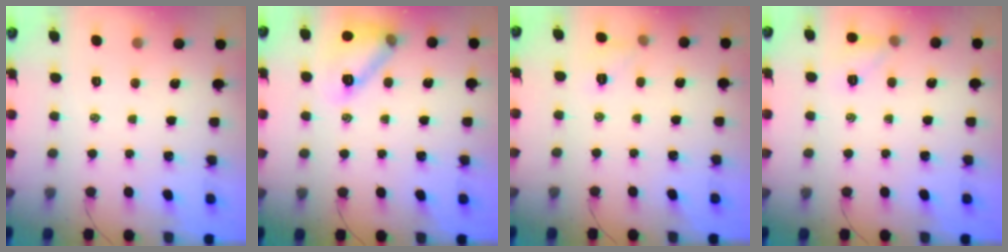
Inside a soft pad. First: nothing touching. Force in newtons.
{"total": 13.7, "press": 13.6, "slide": 1.0}
{"total": 5.5, "press": 5.3, "slide": 1.5}
{"total": 7.7, "press": 7.5, "slide": 1.6}